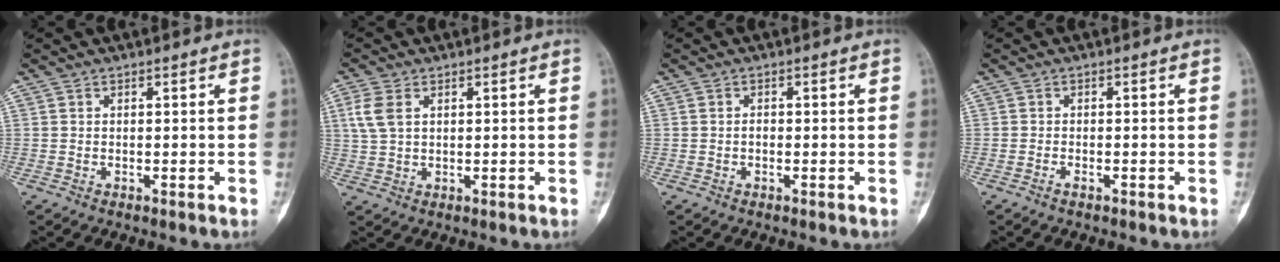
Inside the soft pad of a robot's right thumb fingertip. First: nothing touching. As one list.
[{"total": 4.8, "force": [1.6, 3.0, 3.4], "torque": [-0.083, 0.006, 0.036]}, {"total": 0.7, "force": [-0.3, 0.4, 0.5], "torque": [-0.003, 0.002, -0.008]}, {"total": 0.6, "force": [-0.5, 0.2, 0.3], "torque": [-0.009, 0.002, -0.013]}]